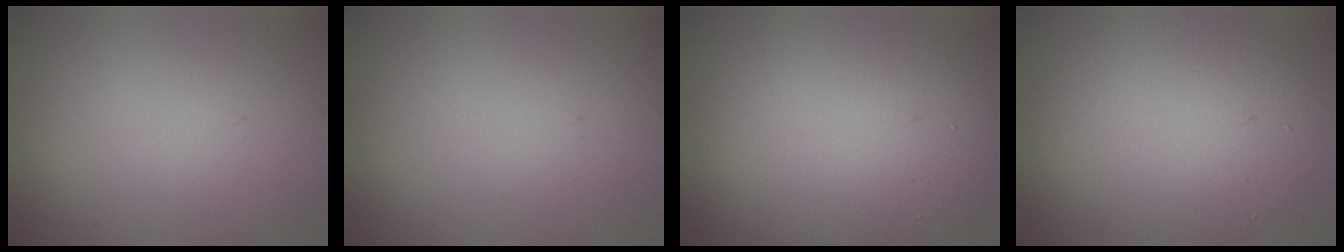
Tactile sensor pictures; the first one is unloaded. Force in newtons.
{"total": 0.0}
{"total": 11.6, "press": 11.6, "slide": 0.6}
{"total": 7.8, "press": 7.8, "slide": 0.5}